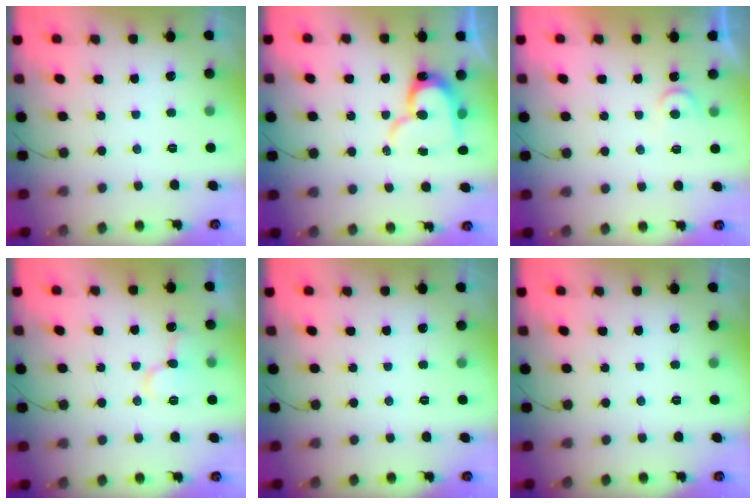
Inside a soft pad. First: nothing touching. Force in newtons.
{"total": 13.7, "press": 13.6, "slide": 1.2}
{"total": 4.1, "press": 4.1, "slide": 0.4}
{"total": 9.9, "press": 9.8, "slide": 1.2}
{"total": 0.0}
{"total": 0.0}